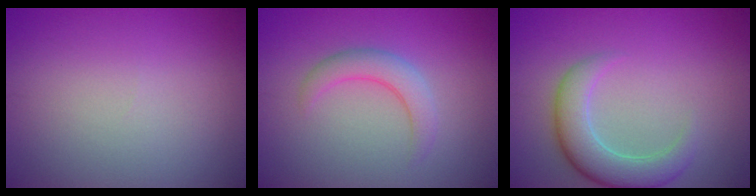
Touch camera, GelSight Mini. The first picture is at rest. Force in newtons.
{"total": 2.8, "press": 2.8, "slide": 0.2}
{"total": 4.6, "press": 4.6, "slide": 0.5}